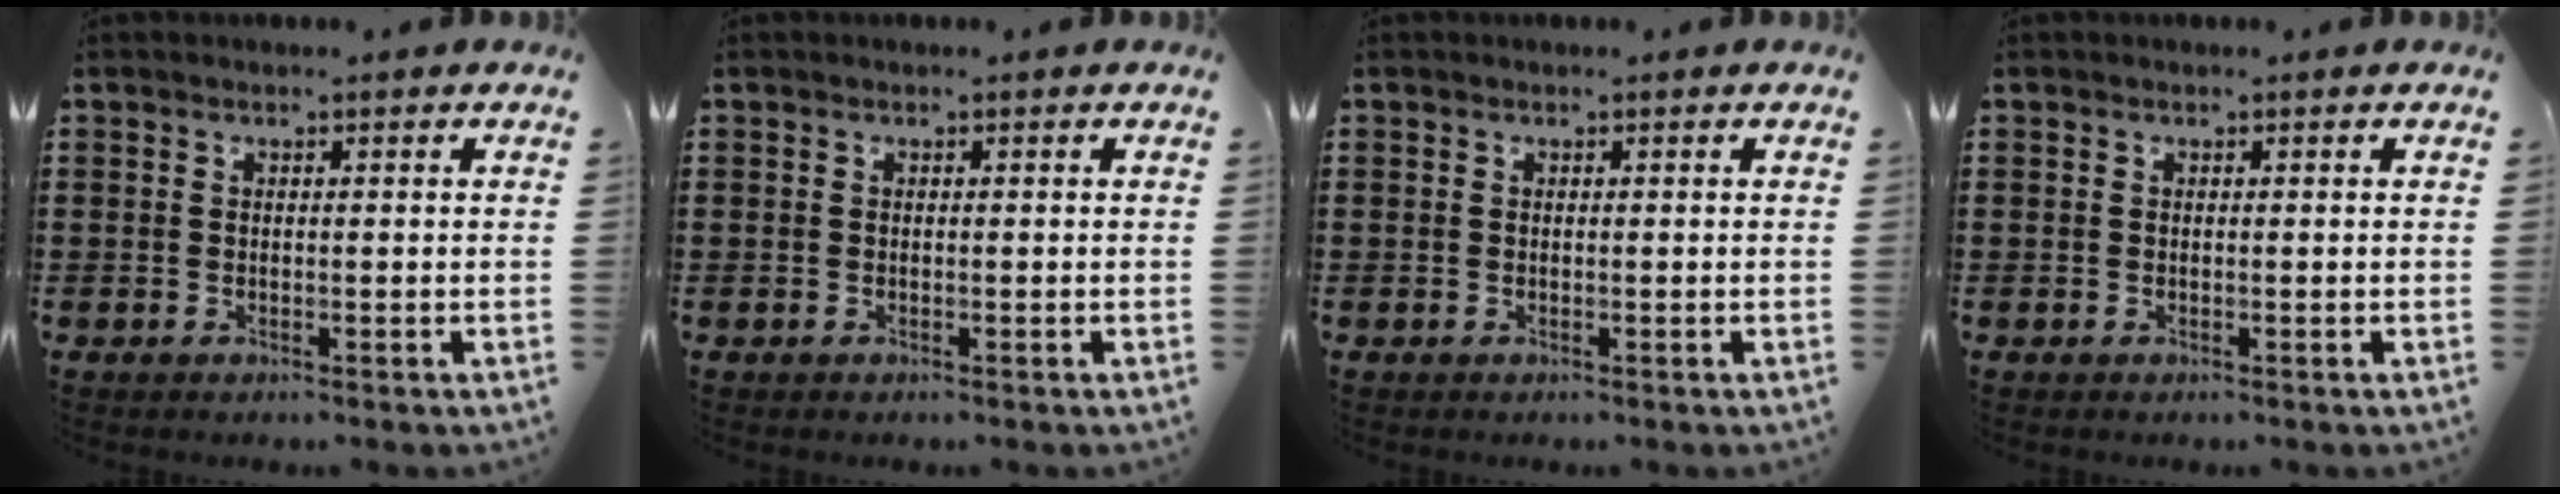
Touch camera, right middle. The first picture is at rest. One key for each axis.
{"total": 0.0}
{"total": 0.0}
{"total": 0.0}